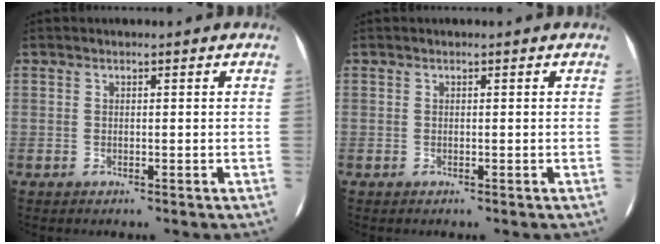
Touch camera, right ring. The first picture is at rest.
{"total": 0.0}